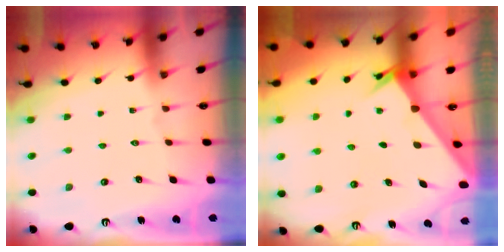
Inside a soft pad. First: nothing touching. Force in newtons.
{"total": 2.4, "press": 2.4, "slide": 0.3}